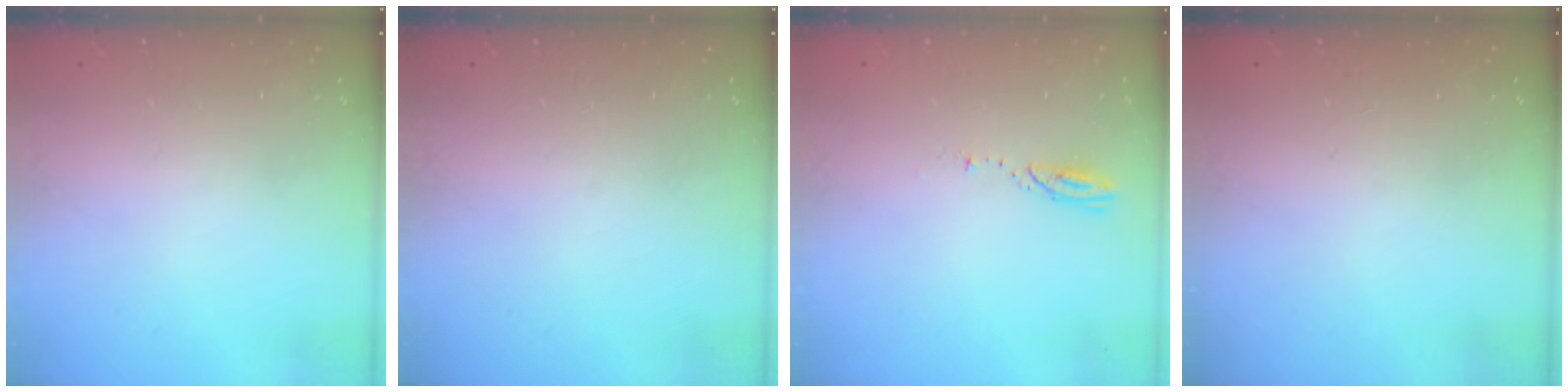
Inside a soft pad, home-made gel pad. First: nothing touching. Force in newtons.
{"total": 0.0}
{"total": 3.0, "press": 3.0, "slide": 0.2}
{"total": 0.9, "press": 0.0, "slide": 0.9}